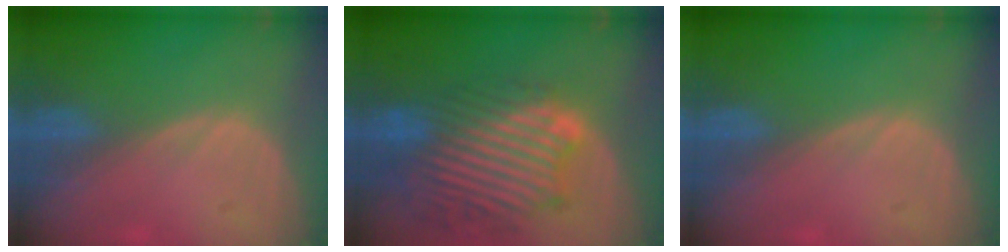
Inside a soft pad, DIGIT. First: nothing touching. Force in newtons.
{"total": 13.0, "press": 11.6, "slide": 5.8}
{"total": 0.0}